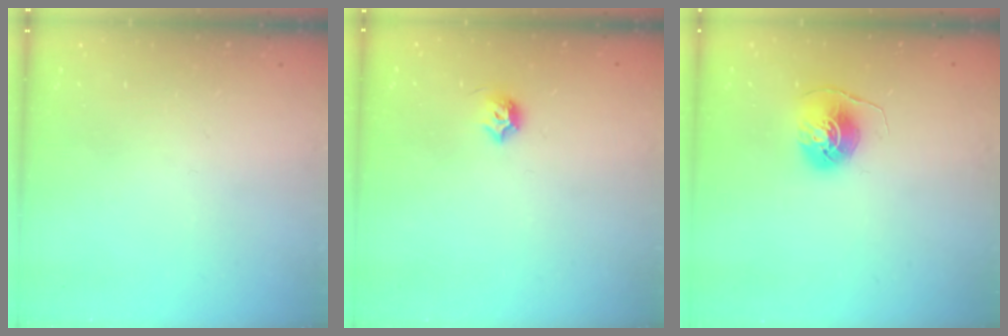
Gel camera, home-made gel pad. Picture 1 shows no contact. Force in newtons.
{"total": 5.9, "press": 5.8, "slide": 0.9}
{"total": 6.8, "press": 6.8, "slide": 0.4}